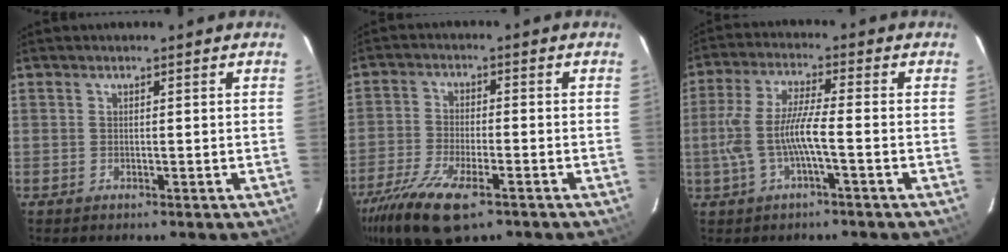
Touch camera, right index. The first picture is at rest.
{"total": 13.6, "force": [-8.7, 4.7, 9.4], "torque": [-0.211, -0.040, -0.163]}
{"total": 8.5, "force": [-2.3, 0.9, 8.2], "torque": [-0.177, 0.002, -0.037]}